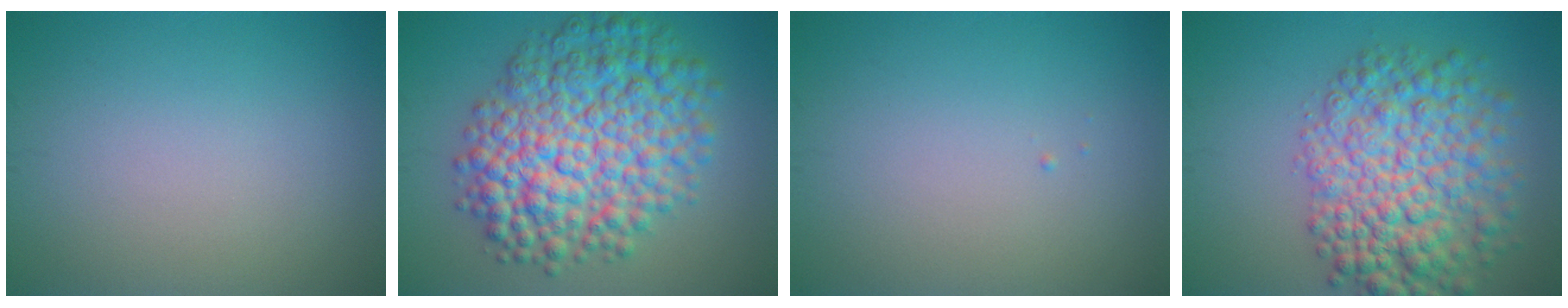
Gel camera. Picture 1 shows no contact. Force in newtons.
{"total": 10.9, "press": 10.9, "slide": 0.2}
{"total": 0.0}
{"total": 8.9, "press": 8.9, "slide": 0.2}